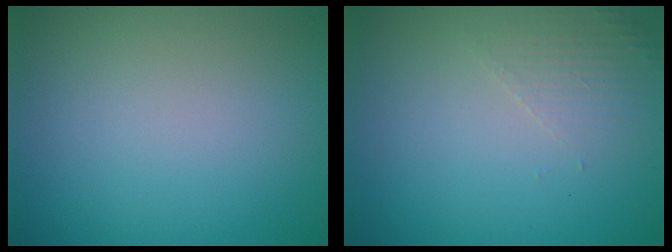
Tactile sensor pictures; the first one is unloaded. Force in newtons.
{"total": 1.6, "press": 1.6, "slide": 0.4}